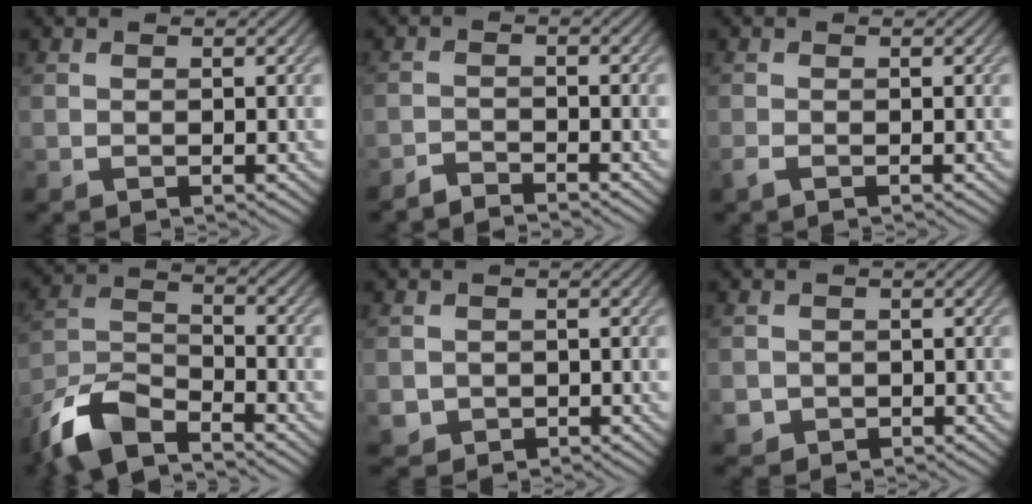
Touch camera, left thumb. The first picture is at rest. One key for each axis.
{"total": 2.2, "fx": -2.2, "fy": 0.1, "fz": 0.5, "tx": -0.005, "ty": 0.002, "tz": -0.047}
{"total": 0.9, "fx": -0.6, "fy": 0.1, "fz": 0.7, "tx": -0.017, "ty": -0.001, "tz": -0.015}
{"total": 9.8, "fx": -7.6, "fy": 3.2, "fz": 5.3, "tx": -0.108, "ty": -0.008, "tz": -0.166}
{"total": 1.9, "fx": -0.1, "fy": 1.8, "fz": 0.3, "tx": -0.016, "ty": -0.013, "tz": -0.001}
{"total": 1.6, "fx": -0.3, "fy": 1.5, "fz": 0.2, "tx": -0.008, "ty": -0.011, "tz": -0.007}